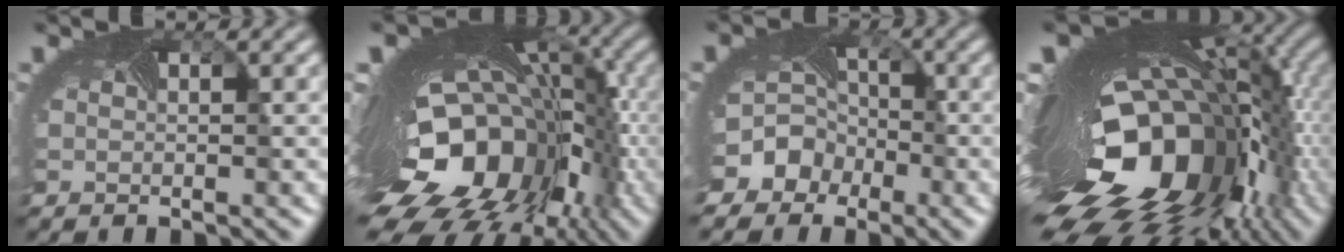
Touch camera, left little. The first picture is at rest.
{"total": 20.8, "force": [-5.5, 13.8, 14.5], "torque": [-0.245, -0.057, -0.069]}
{"total": 9.2, "force": [-4.1, 7.9, 2.6], "torque": [-0.053, -0.021, -0.077]}
{"total": 20.8, "force": [-5.1, 10.6, 17.1], "torque": [-0.277, -0.056, -0.070]}